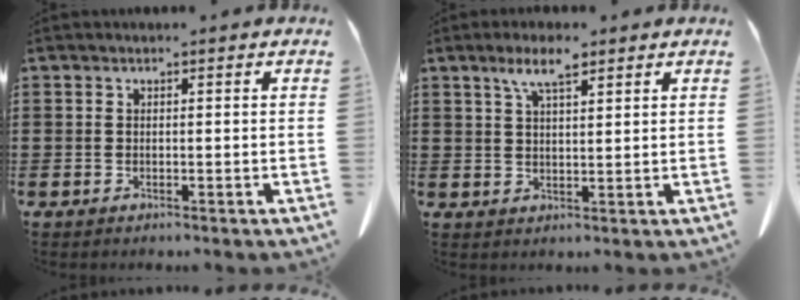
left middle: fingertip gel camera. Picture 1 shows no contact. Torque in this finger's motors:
{"motor_torque": [1.14, 1.00, 0.50, 0.12]}